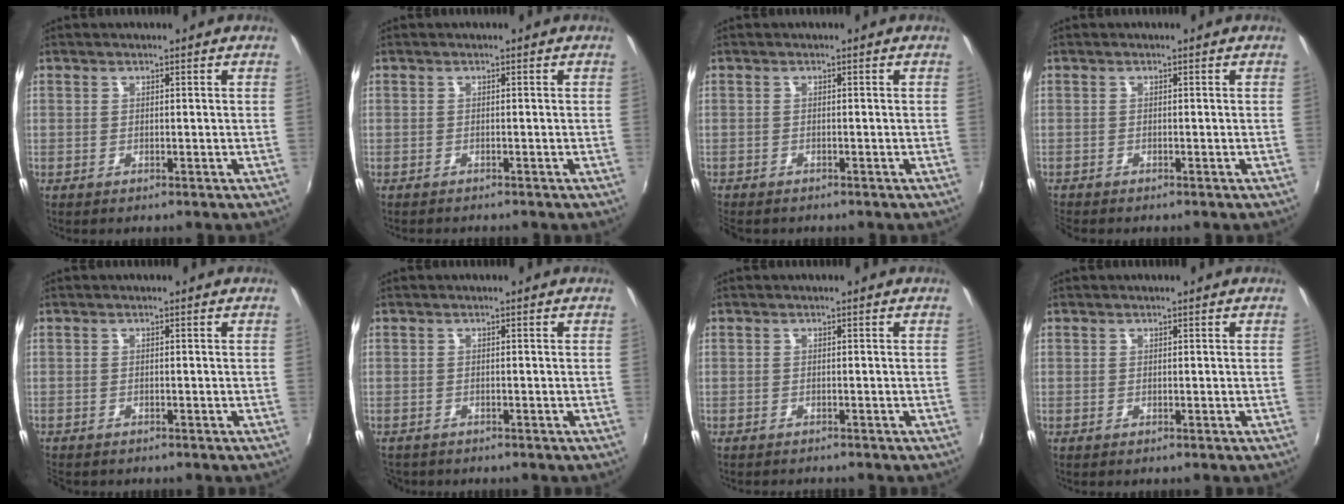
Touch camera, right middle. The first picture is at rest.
{"total": 1.2, "force": [-1.1, 0.1, 0.3], "torque": [-0.007, -0.006, -0.017]}
{"total": 2.3, "force": [-2.1, 0.8, 0.7], "torque": [-0.022, -0.014, -0.035]}
{"total": 1.6, "force": [-1.5, 0.4, 0.4], "torque": [-0.012, -0.012, -0.029]}
{"total": 2.0, "force": [-1.8, 0.6, 0.5], "torque": [-0.015, -0.013, -0.029]}
{"total": 3.3, "force": [-2.8, 1.6, 0.9], "torque": [-0.029, -0.015, -0.047]}
{"total": 1.7, "force": [-1.6, 0.1, 0.4], "torque": [-0.014, -0.010, -0.025]}
{"total": 0.0}